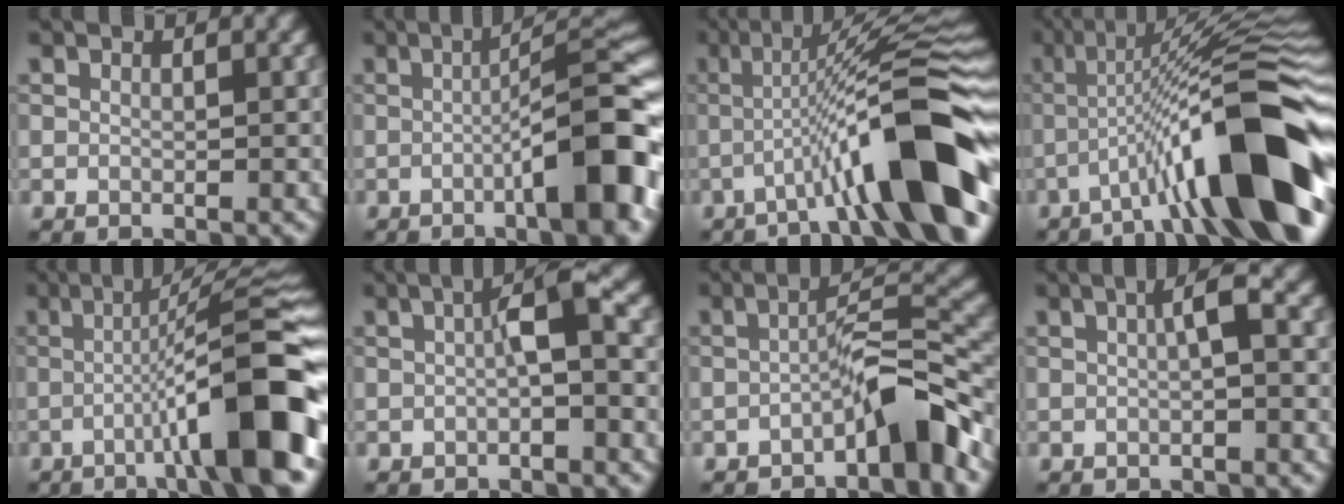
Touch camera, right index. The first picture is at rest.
{"total": 10.8, "force": [-2.8, 2.1, 10.2], "torque": [-0.123, 0.013, -0.046]}
{"total": 11.5, "force": [-4.0, 1.7, 10.7], "torque": [-0.141, 0.026, -0.071]}
{"total": 14.6, "force": [-5.2, 2.5, 13.5], "torque": [-0.204, 0.017, -0.081]}
{"total": 12.0, "force": [-3.5, 1.5, 11.4], "torque": [-0.142, 0.026, -0.056]}
{"total": 2.6, "force": [-0.2, 0.3, 2.6], "torque": [-0.045, 0.012, -0.004]}
{"total": 5.3, "force": [-3.1, 0.8, 4.2], "torque": [-0.063, 0.023, -0.059]}
{"total": 2.0, "force": [0.3, 0.2, 2.0], "torque": [-0.035, 0.009, 0.004]}